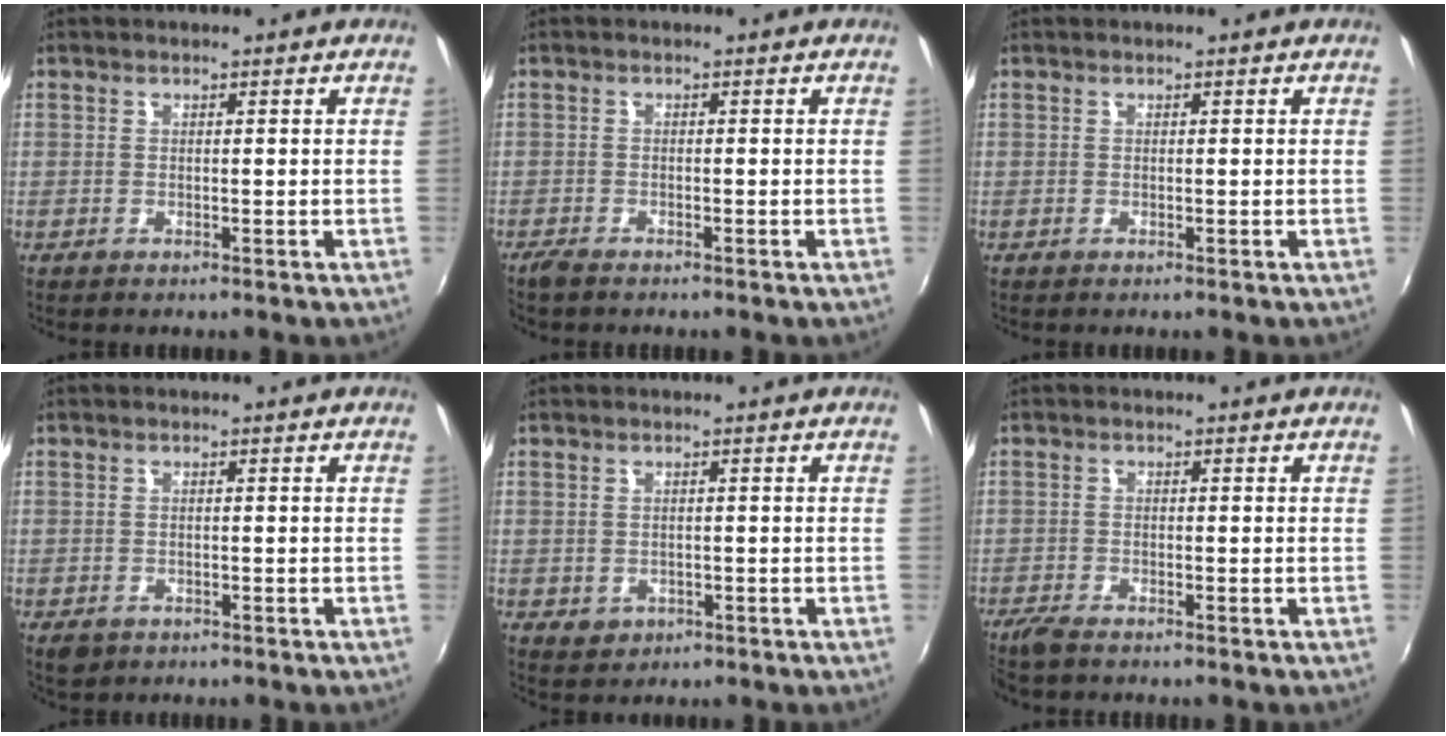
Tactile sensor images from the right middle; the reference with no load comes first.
{"total": 2.3, "force": [-2.0, 0.5, 1.0], "torque": [-0.028, -0.007, -0.041]}
{"total": 0.0}
{"total": 2.7, "force": [-1.6, 1.9, 1.2], "torque": [-0.026, -0.007, -0.022]}
{"total": 2.6, "force": [-0.7, 2.3, 1.1], "torque": [-0.021, -0.003, -0.005]}
{"total": 3.5, "force": [-3.0, 0.7, 1.7], "torque": [-0.046, -0.012, -0.060]}